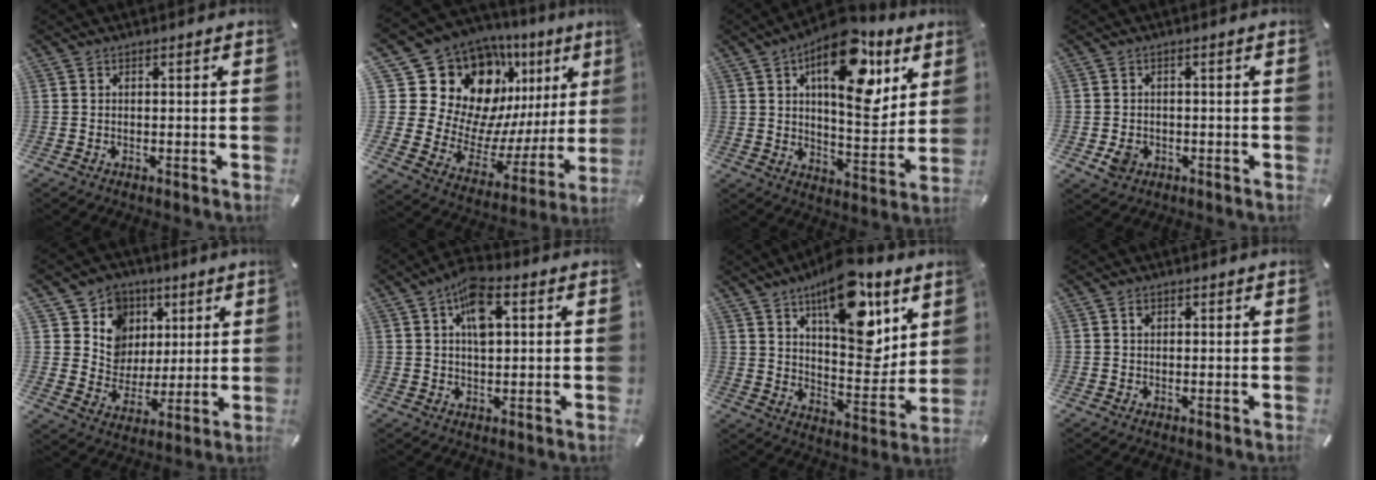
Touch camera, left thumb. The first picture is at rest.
{"total": 19.7, "force": [12.3, 13.0, 8.3], "torque": [-0.114, -0.122, 0.244]}
{"total": 20.1, "force": [9.9, 9.6, 14.6], "torque": [-0.198, -0.052, 0.160]}
{"total": 3.4, "force": [-1.0, 2.7, 1.8], "torque": [-0.043, -0.001, -0.019]}
{"total": 11.8, "force": [3.9, 11.0, 1.9], "torque": [-0.035, -0.032, 0.079]}
{"total": 8.0, "force": [2.7, 4.2, 6.2], "torque": [-0.103, 0.003, 0.044]}
{"total": 18.4, "force": [11.0, 8.5, 12.1], "torque": [-0.168, -0.067, 0.185]}
{"total": 1.1, "force": [0.3, 0.9, 0.5], "torque": [-0.002, 0.002, 0.004]}